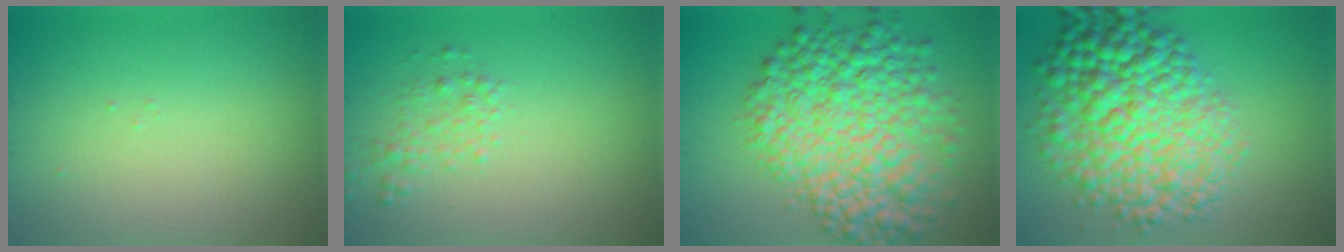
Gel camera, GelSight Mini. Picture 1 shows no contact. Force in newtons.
{"total": 1.6, "press": 1.6, "slide": 0.1}
{"total": 10.4, "press": 10.4, "slide": 0.2}
{"total": 10.8, "press": 10.8, "slide": 0.2}